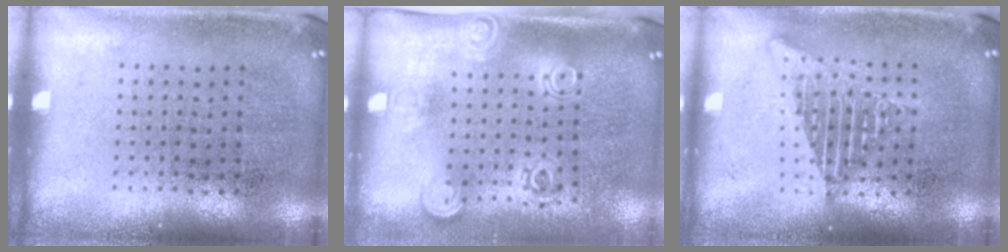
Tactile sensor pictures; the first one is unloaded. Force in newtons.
{"total": 1.9, "press": 1.4, "slide": 1.3}
{"total": 2.6, "press": 2.6, "slide": 0.3}